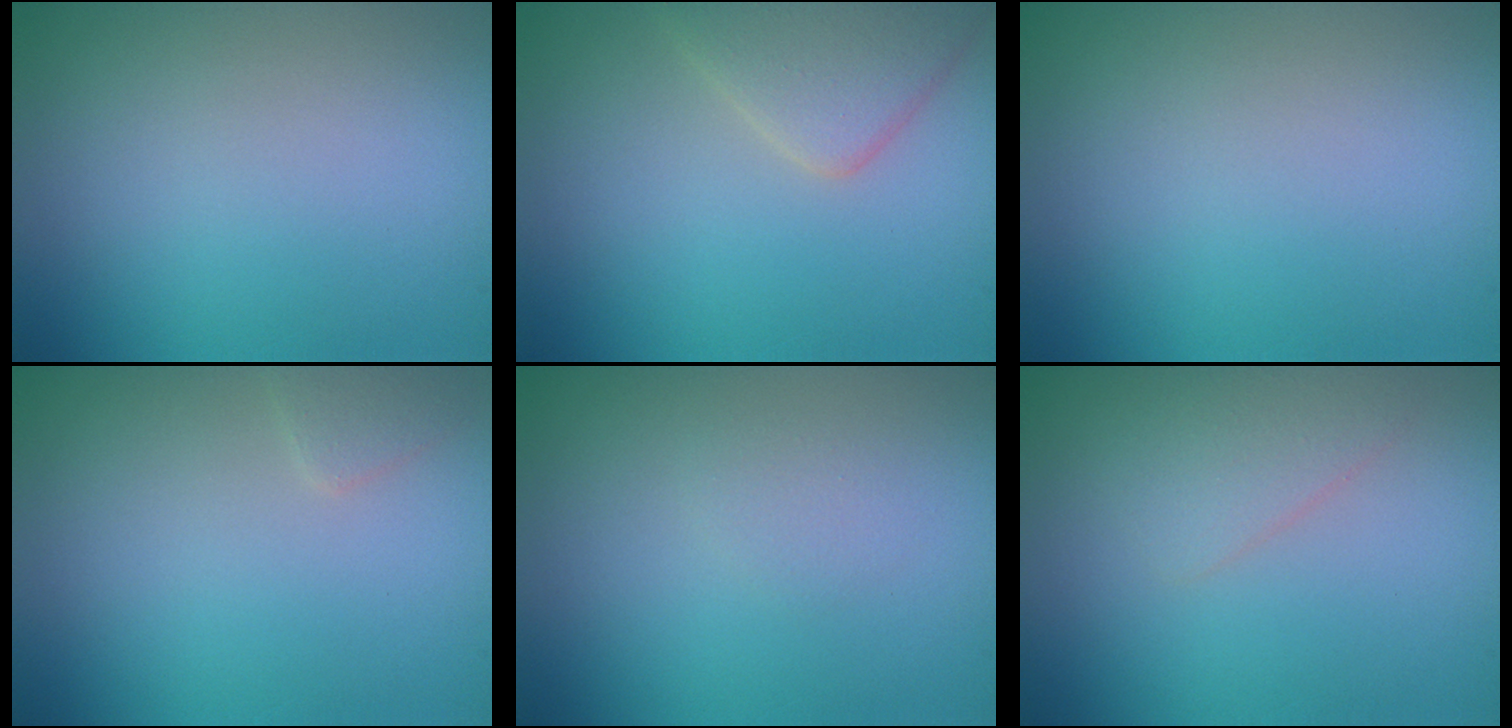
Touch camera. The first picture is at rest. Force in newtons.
{"total": 3.5, "press": 3.5, "slide": 0.1}
{"total": 0.0}
{"total": 0.9, "press": 0.9, "slide": 0.1}
{"total": 0.8, "press": 0.8, "slide": 0.1}
{"total": 1.7, "press": 1.7, "slide": 0.1}